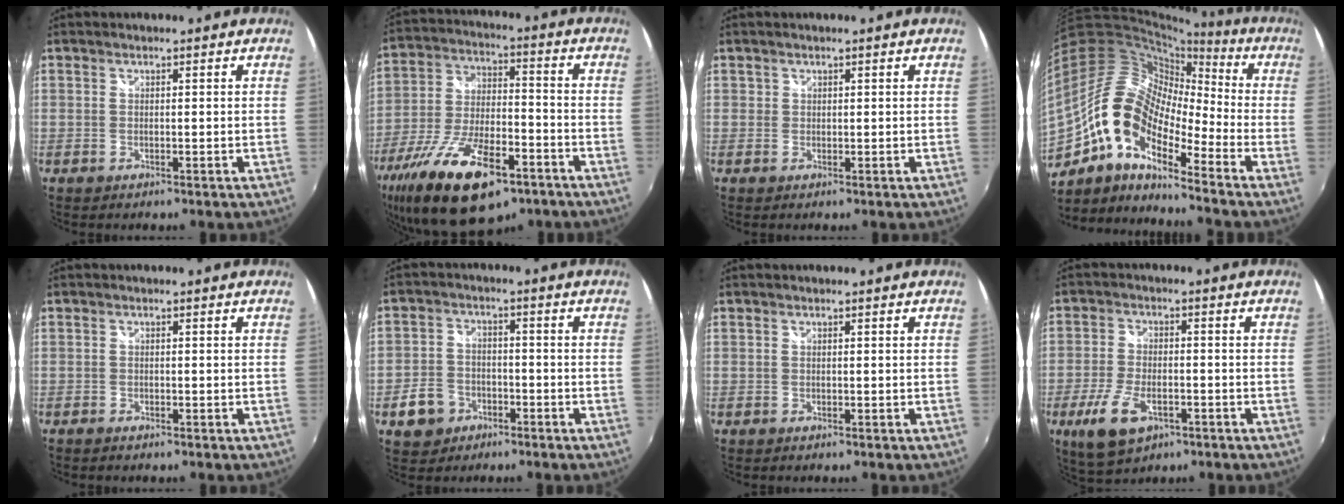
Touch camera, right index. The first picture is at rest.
{"total": 22.2, "force": [-13.4, 8.8, 15.4], "torque": [-0.307, -0.043, -0.223]}
{"total": 0.6, "force": [0.1, 0.6, 0.0], "torque": [0.000, 0.001, 0.001]}
{"total": 16.3, "force": [-7.5, 7.6, 12.2], "torque": [-0.211, 0.004, -0.159]}
{"total": 1.1, "force": [-0.9, 0.5, 0.4], "torque": [-0.010, -0.004, -0.018]}
{"total": 6.9, "force": [-3.4, 5.5, 2.3], "torque": [-0.070, 0.018, -0.049]}
{"total": 0.0}
{"total": 9.6, "force": [-4.5, 4.9, 7.0], "torque": [-0.162, -0.013, -0.077]}